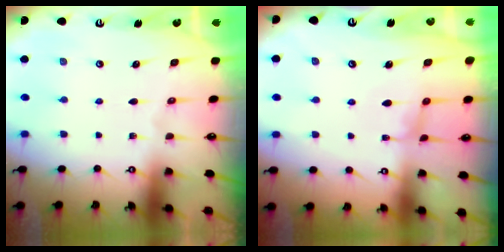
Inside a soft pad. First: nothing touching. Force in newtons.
{"total": 1.5, "press": 1.3, "slide": 0.8}